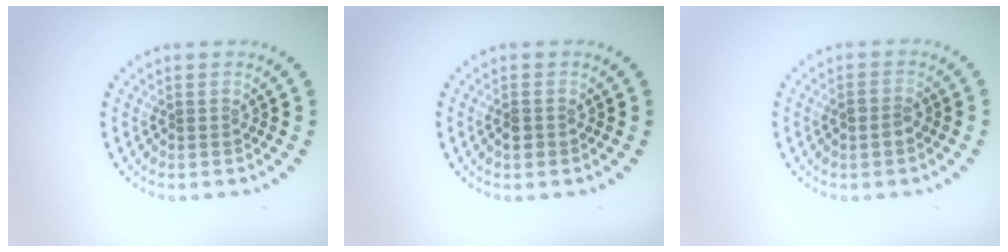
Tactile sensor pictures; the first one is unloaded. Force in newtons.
{"total": 1.3, "press": 1.2, "slide": 0.4}
{"total": 1.4, "press": 1.4, "slide": 0.3}